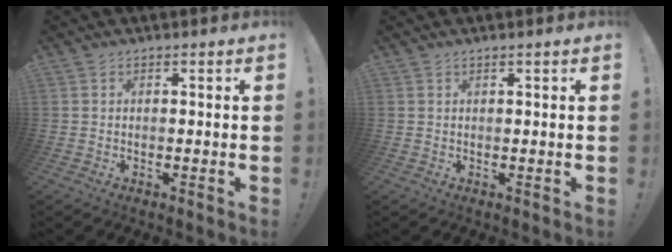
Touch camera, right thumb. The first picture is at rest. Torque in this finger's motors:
{"motor_torque": [-0.03, 0.10, -0.13, -0.11, 0.11]}